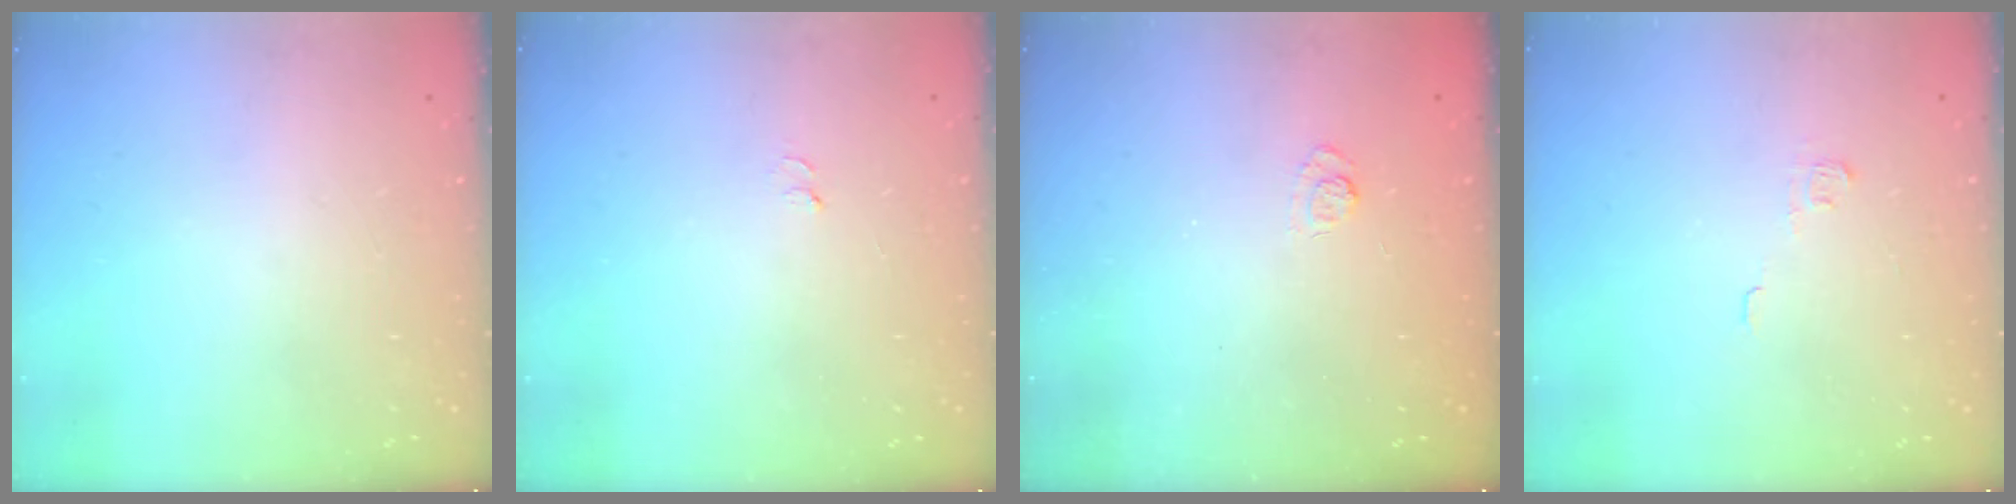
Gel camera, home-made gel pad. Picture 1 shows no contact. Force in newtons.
{"total": 3.7, "press": 3.6, "slide": 0.4}
{"total": 2.9, "press": 2.5, "slide": 1.5}
{"total": 2.8, "press": 2.8, "slide": 0.4}